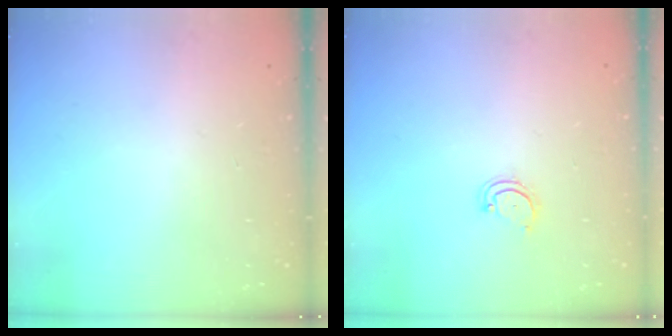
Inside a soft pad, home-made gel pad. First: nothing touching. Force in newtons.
{"total": 3.6, "press": 3.5, "slide": 0.4}